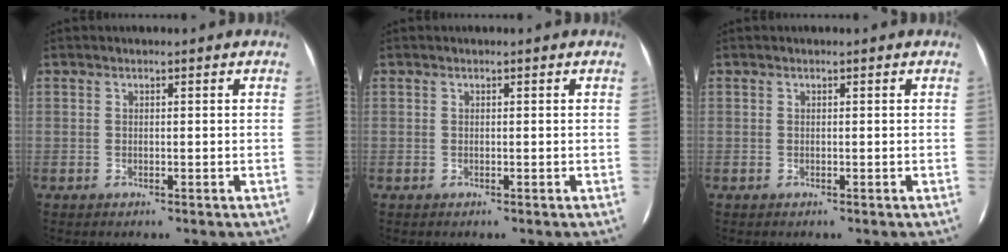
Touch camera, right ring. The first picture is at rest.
{"total": 0.0}
{"total": 0.0}